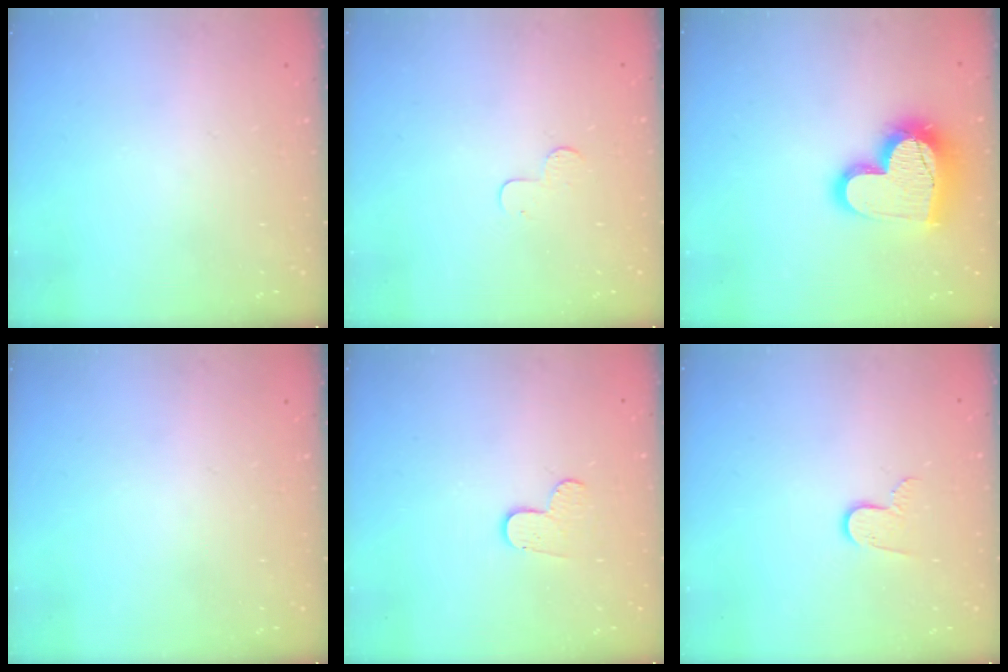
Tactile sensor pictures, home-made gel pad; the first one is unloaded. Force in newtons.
{"total": 3.9, "press": 3.9, "slide": 0.4}
{"total": 18.5, "press": 18.4, "slide": 1.6}
{"total": 0.0}
{"total": 3.3, "press": 3.3, "slide": 0.3}
{"total": 6.1, "press": 6.1, "slide": 0.6}